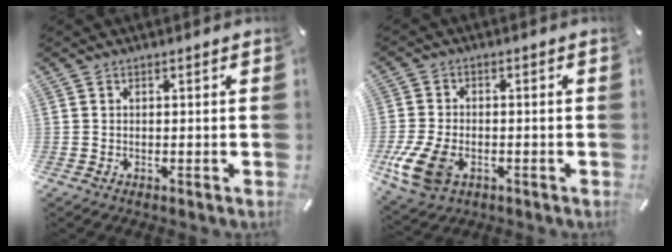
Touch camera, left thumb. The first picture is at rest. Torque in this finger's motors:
{"motor_torque": [1.39, 1.90, 0.58, -0.57, 0.13]}